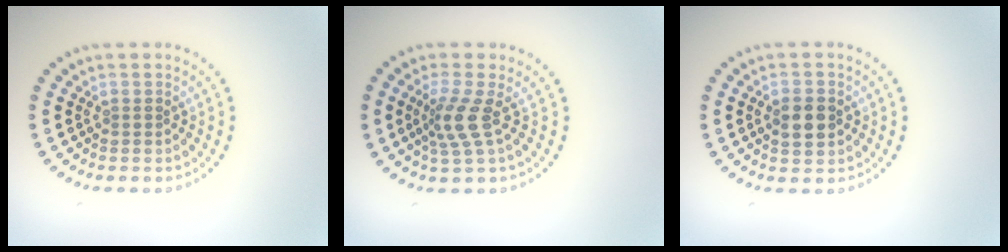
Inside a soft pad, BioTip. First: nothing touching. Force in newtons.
{"total": 2.9, "press": 2.0, "slide": 2.1}
{"total": 3.0, "press": 3.0, "slide": 0.1}